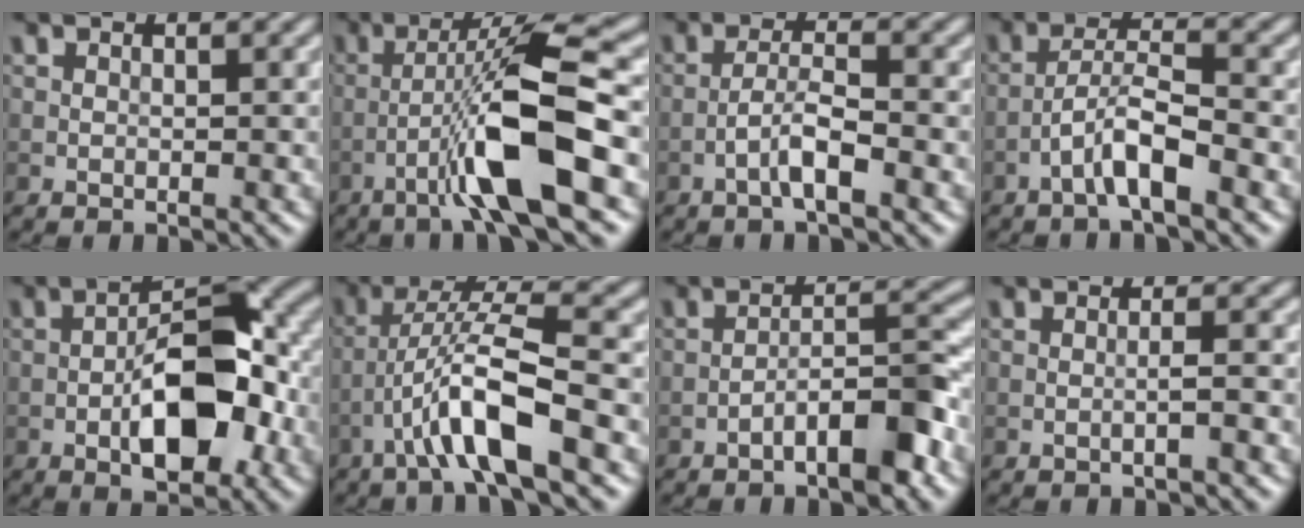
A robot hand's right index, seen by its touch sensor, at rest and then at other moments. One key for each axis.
{"total": 8.7, "fx": -3.2, "fy": 0.8, "fz": 8.0, "tx": -0.139, "ty": 0.017, "tz": -0.062}
{"total": 2.9, "fx": -1.5, "fy": 0.4, "fz": 2.4, "tx": -0.046, "ty": 0.011, "tz": -0.032}
{"total": 3.8, "fx": -2.2, "fy": 0.5, "fz": 3.1, "tx": -0.060, "ty": 0.015, "tz": -0.046}
{"total": 8.4, "fx": -2.4, "fy": 3.5, "fz": 7.2, "tx": -0.109, "ty": 0.016, "tz": -0.042}
{"total": 6.8, "fx": -3.1, "fy": 0.9, "fz": 6.0, "tx": -0.113, "ty": 0.015, "tz": -0.060}
{"total": 5.2, "fx": -3.1, "fy": 1.1, "fz": 4.0, "tx": -0.060, "ty": 0.018, "tz": -0.053}
{"total": 1.3, "fx": -0.4, "fy": 0.2, "fz": 1.2, "tx": -0.014, "ty": 0.005, "tz": -0.014}